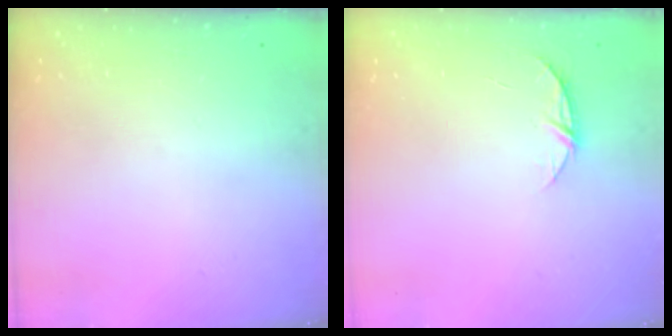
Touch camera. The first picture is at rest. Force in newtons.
{"total": 5.4, "press": 5.4, "slide": 0.6}